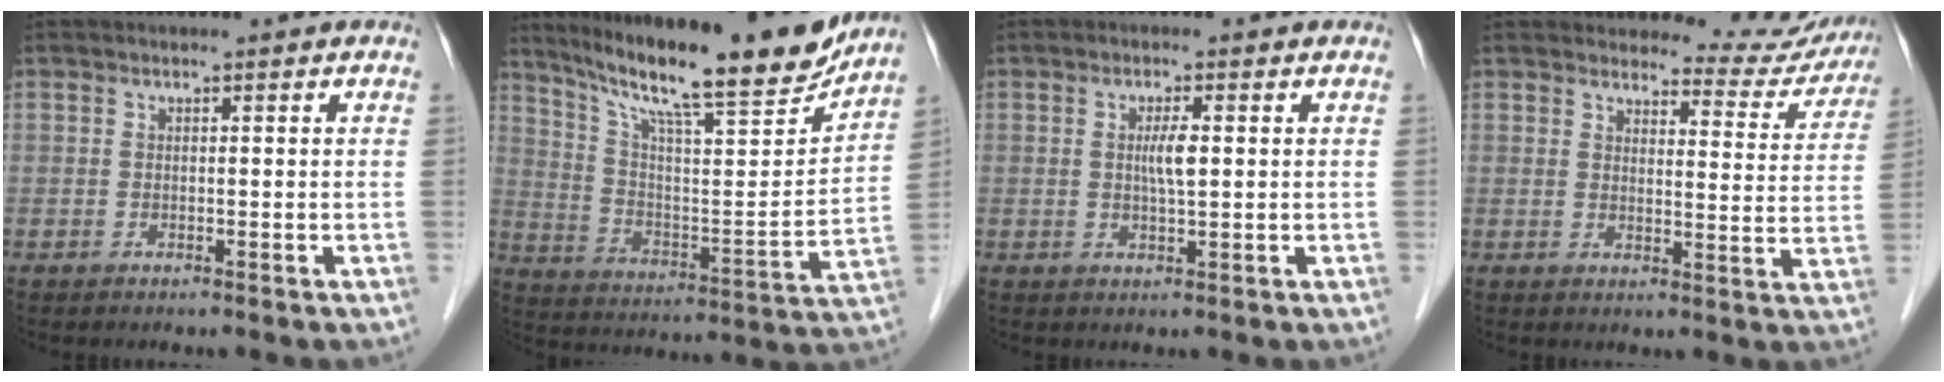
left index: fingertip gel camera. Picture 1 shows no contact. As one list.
[{"total": 21.9, "force": [18.1, 2.2, 12.1], "torque": [-0.209, -0.020, 0.276]}, {"total": 2.8, "force": [0.0, 0.3, 2.8], "torque": [-0.051, -0.005, -0.001]}, {"total": 11.0, "force": [10.7, 2.2, 0.5], "torque": [0.019, -0.047, 0.102]}]